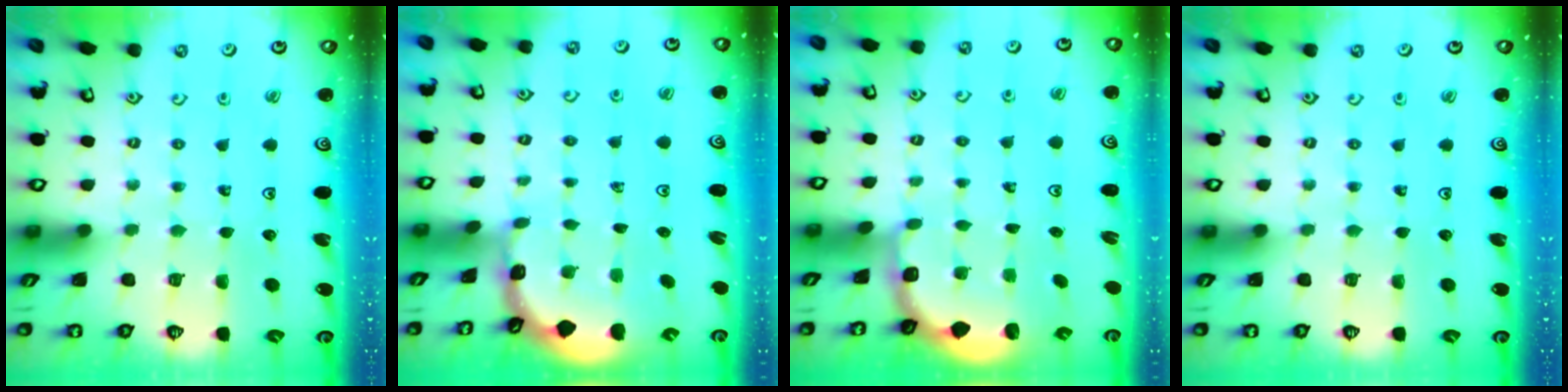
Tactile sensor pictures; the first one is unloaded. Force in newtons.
{"total": 1.1, "press": 1.1, "slide": 0.2}
{"total": 1.7, "press": 1.5, "slide": 0.6}
{"total": 0.0}